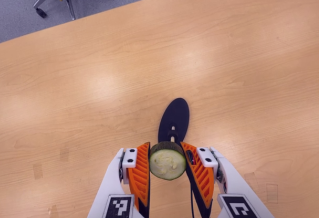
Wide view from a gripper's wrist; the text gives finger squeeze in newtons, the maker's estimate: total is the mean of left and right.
{"total": 9.5, "left": 8.8, "right": 10.2}